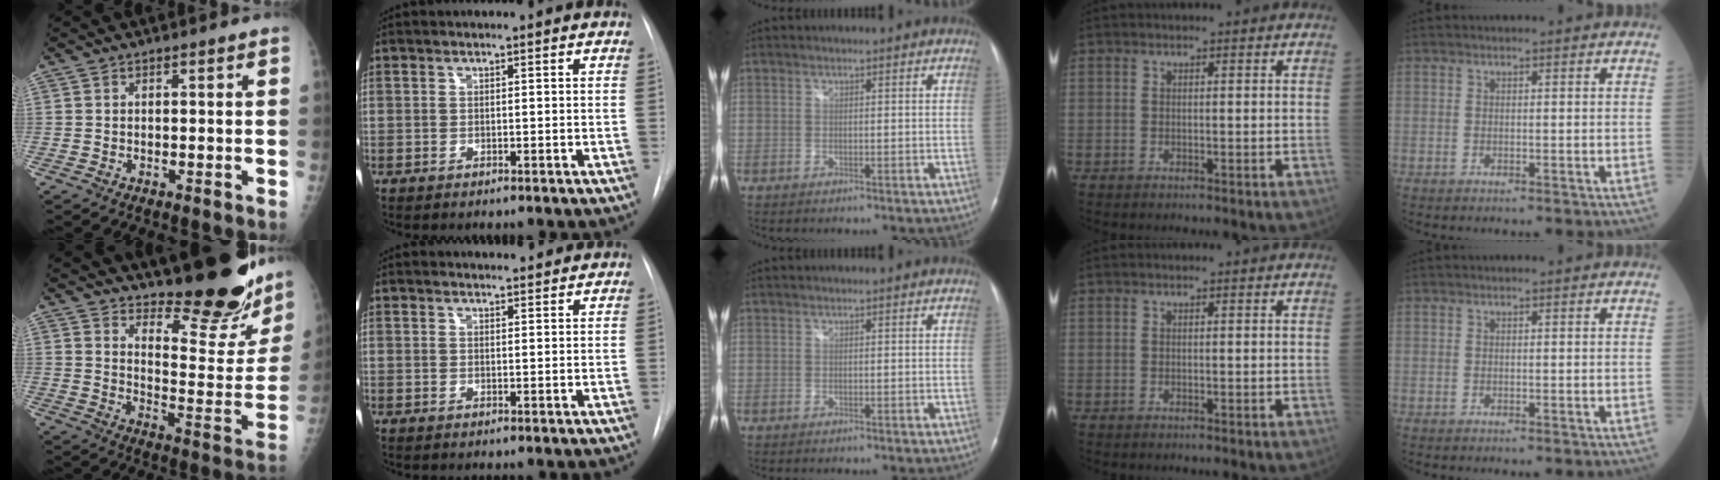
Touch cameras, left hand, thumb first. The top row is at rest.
{"thumb": {"total": 21.5, "force": [18.5, 5.2, 9.6], "torque": [-0.092, -0.164, 0.244]}, "index": {"total": 2.2, "force": [2.1, 0.5, 0.2], "torque": [-0.007, 0.006, 0.024]}}